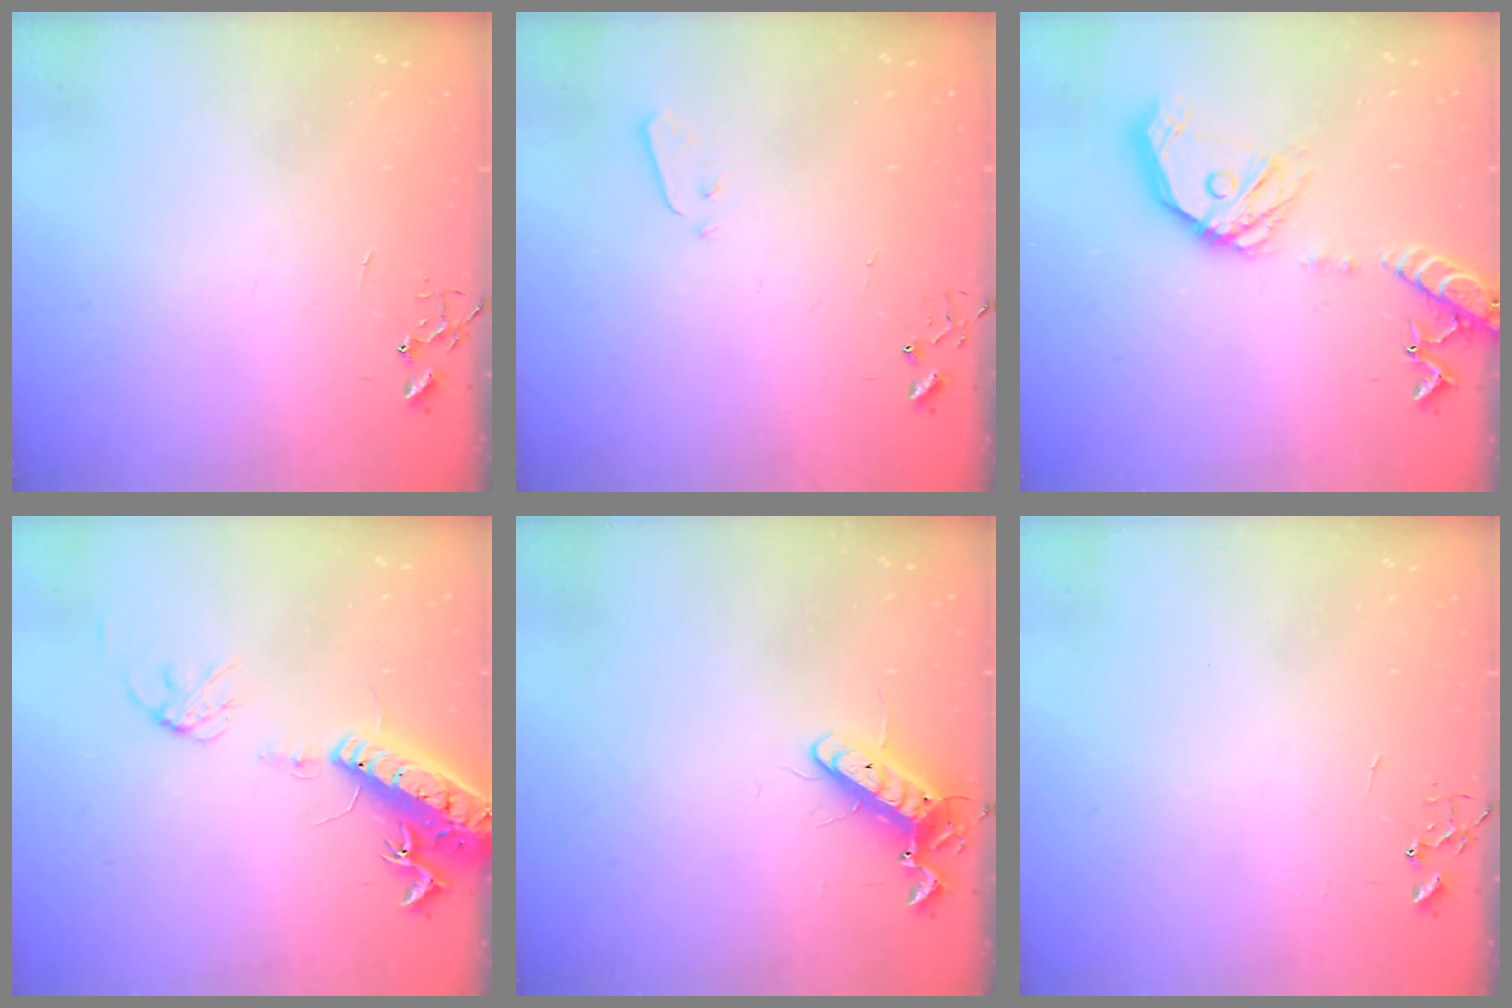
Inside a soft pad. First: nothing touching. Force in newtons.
{"total": 2.9, "press": 2.9, "slide": 0.4}
{"total": 17.9, "press": 17.7, "slide": 2.6}
{"total": 16.2, "press": 15.7, "slide": 3.7}
{"total": 11.6, "press": 11.5, "slide": 1.5}
{"total": 0.0}